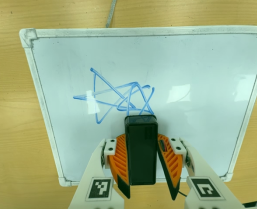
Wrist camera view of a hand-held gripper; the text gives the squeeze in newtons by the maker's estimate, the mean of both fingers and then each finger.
{"total": 5.5, "left": 4.9, "right": 6.1}